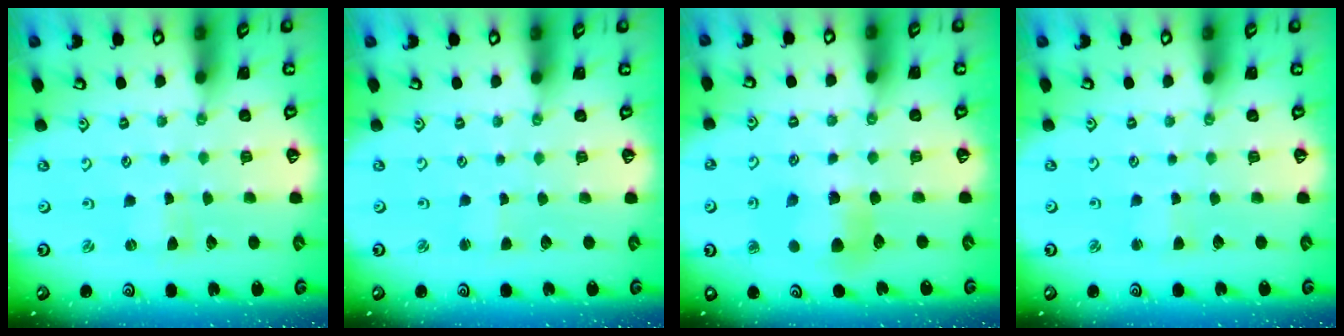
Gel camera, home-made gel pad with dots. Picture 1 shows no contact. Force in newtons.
{"total": 0.8, "press": 0.7, "slide": 0.3}
{"total": 7.3, "press": 7.2, "slide": 0.8}
{"total": 1.8, "press": 1.8, "slide": 0.3}